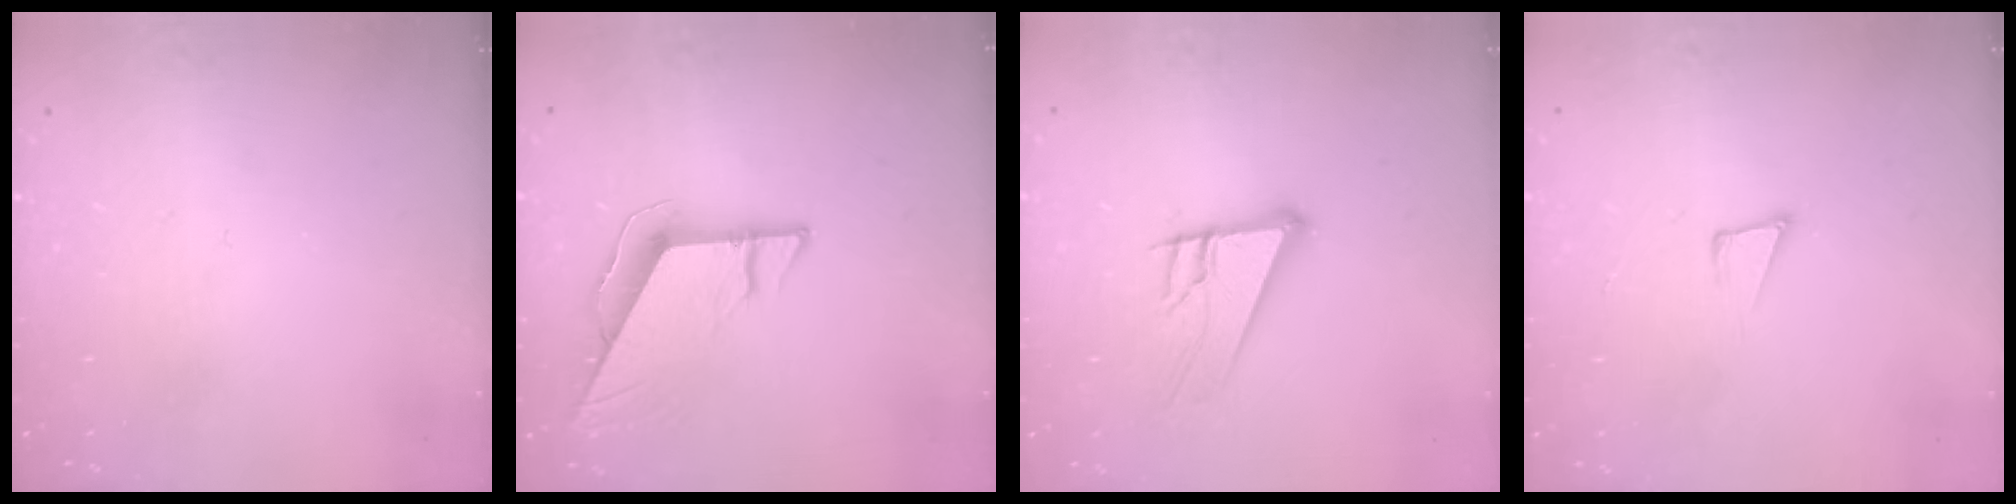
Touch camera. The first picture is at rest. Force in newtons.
{"total": 9.0, "press": 9.0, "slide": 0.4}
{"total": 11.4, "press": 11.3, "slide": 2.0}
{"total": 4.1, "press": 2.6, "slide": 3.2}